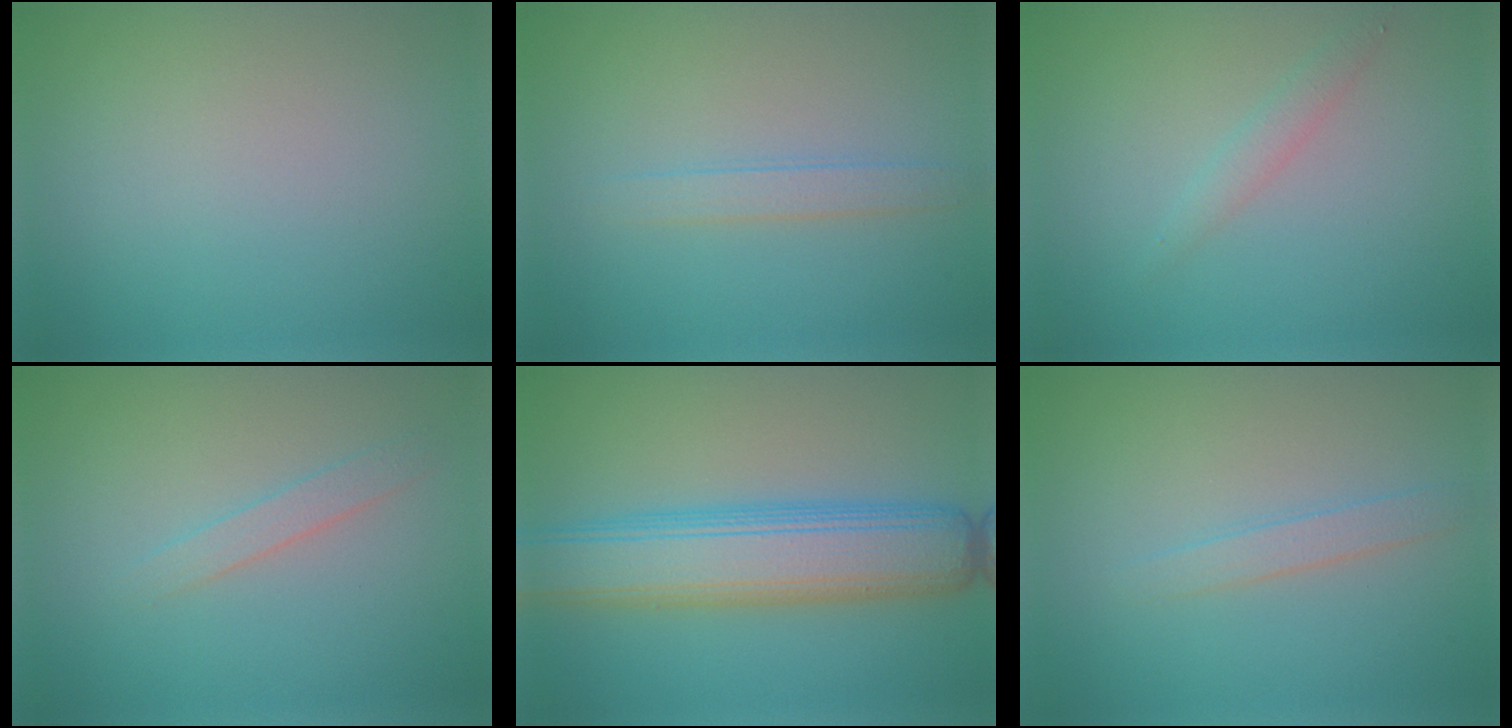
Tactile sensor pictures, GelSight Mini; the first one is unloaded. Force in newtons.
{"total": 1.8, "press": 1.8, "slide": 0.0}
{"total": 1.4, "press": 1.4, "slide": 0.0}
{"total": 1.3, "press": 1.3, "slide": 0.0}
{"total": 8.3, "press": 8.3, "slide": 0.2}
{"total": 1.5, "press": 1.5, "slide": 0.1}